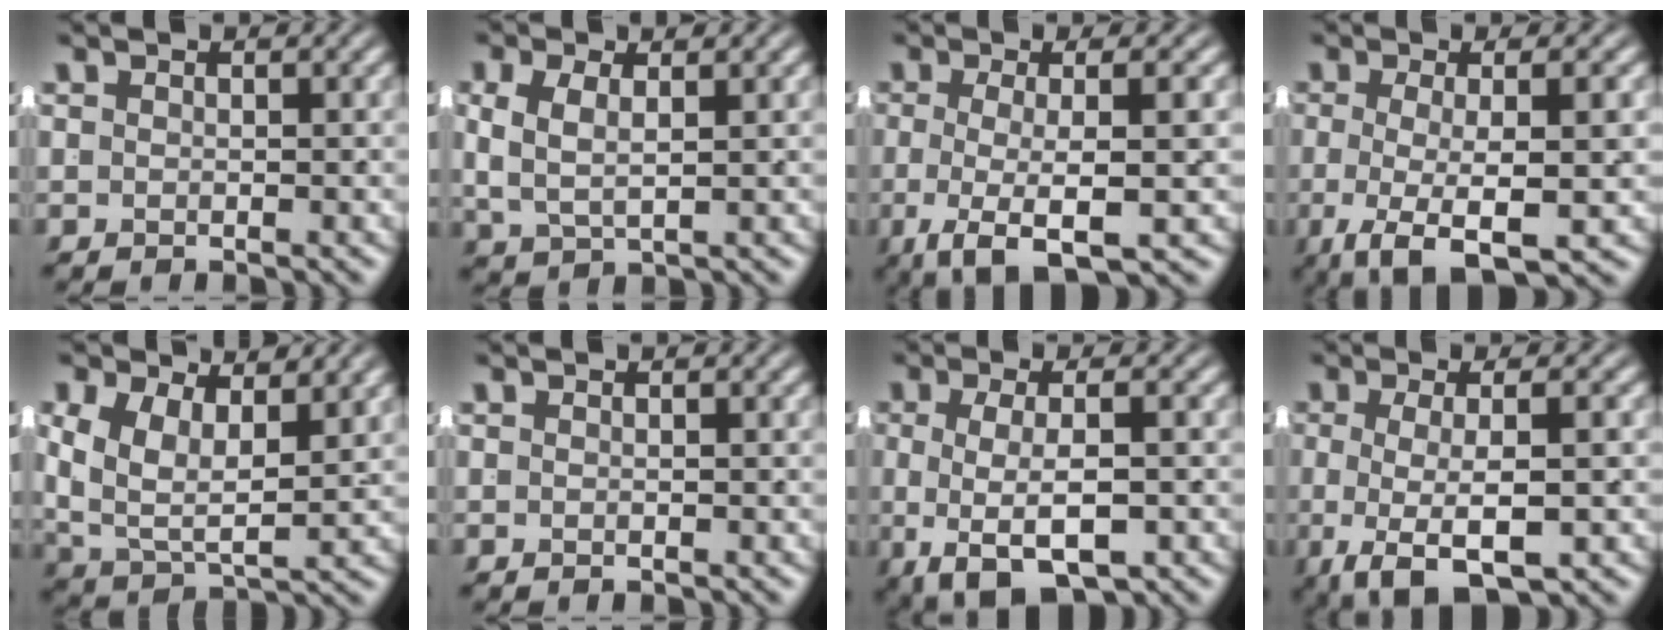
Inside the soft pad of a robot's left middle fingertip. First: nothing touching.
{"total": 4.1, "force": [0.8, 2.7, 3.0], "torque": [-0.071, -0.007, 0.022]}
{"total": 6.2, "force": [-2.9, 1.4, 5.3], "torque": [-0.107, -0.031, -0.027]}
{"total": 6.8, "force": [-3.5, 1.9, 5.6], "torque": [-0.113, -0.037, -0.034]}
{"total": 6.9, "force": [1.1, 5.1, 4.5], "torque": [-0.115, -0.027, 0.028]}
{"total": 0.0}
{"total": 7.0, "force": [-2.9, 2.9, 5.7], "torque": [-0.111, -0.029, -0.021]}
{"total": 6.4, "force": [-2.8, 1.8, 5.5], "torque": [-0.108, -0.031, -0.023]}